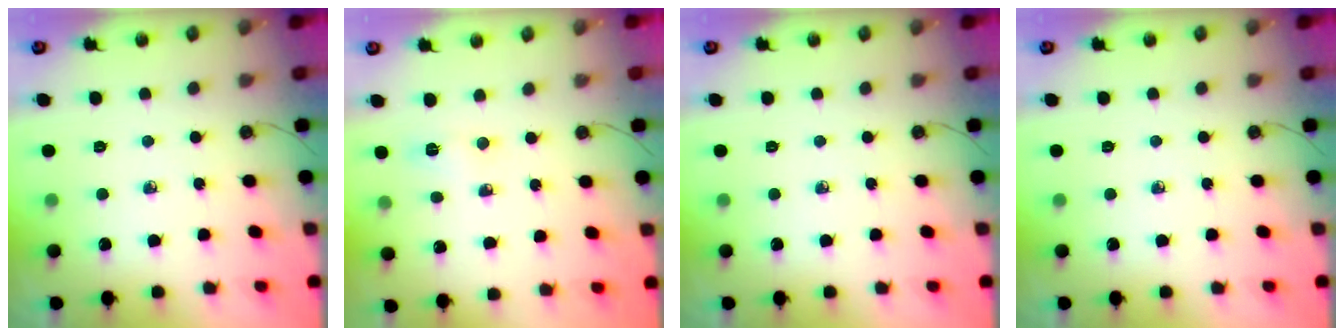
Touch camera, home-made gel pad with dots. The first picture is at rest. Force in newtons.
{"total": 2.7, "press": 2.7, "slide": 0.4}
{"total": 0.0}
{"total": 0.0}